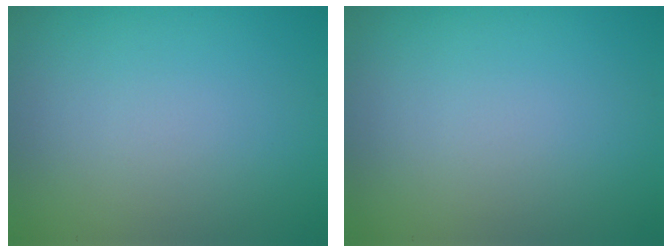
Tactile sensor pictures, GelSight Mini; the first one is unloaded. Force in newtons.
{"total": 0.0}